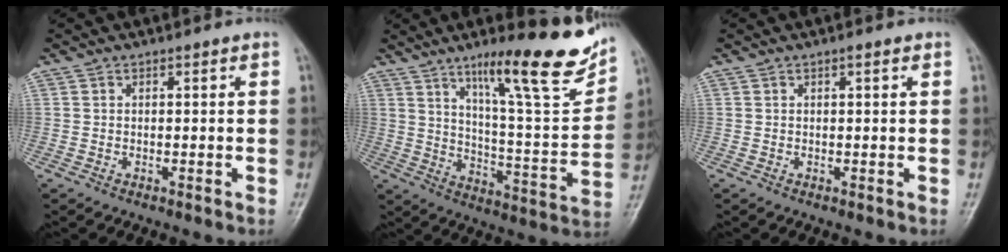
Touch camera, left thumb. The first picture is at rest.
{"total": 20.5, "force": [12.9, 3.9, 15.5], "torque": [-0.193, -0.062, 0.201]}
{"total": 0.9, "force": [0.4, 0.2, 0.7], "torque": [-0.012, 0.001, 0.004]}